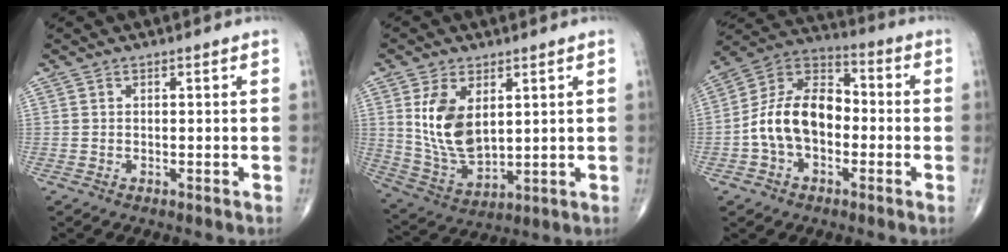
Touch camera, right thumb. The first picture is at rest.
{"total": 11.9, "force": [3.1, 6.8, 9.2], "torque": [-0.162, -0.021, 0.076]}
{"total": 14.2, "force": [-2.4, 9.4, 10.3], "torque": [-0.167, 0.045, -0.055]}